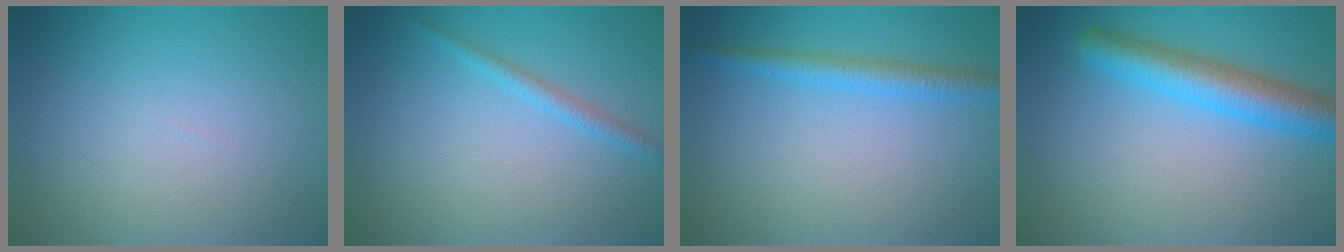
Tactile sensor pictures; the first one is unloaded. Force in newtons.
{"total": 1.3, "press": 1.3, "slide": 0.1}
{"total": 2.4, "press": 2.4, "slide": 0.1}
{"total": 5.1, "press": 5.1, "slide": 0.2}